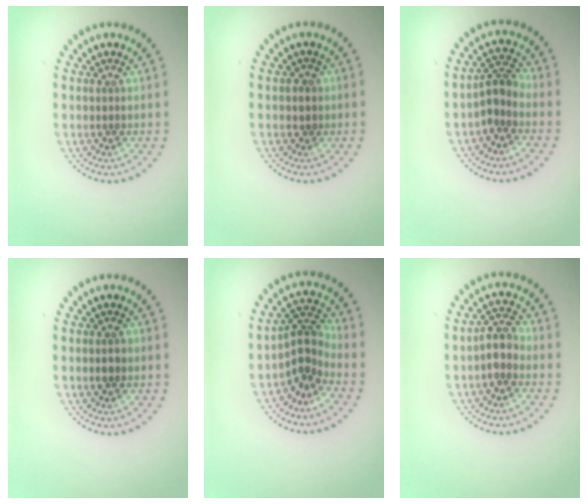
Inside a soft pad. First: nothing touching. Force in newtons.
{"total": 0.6, "press": 0.5, "slide": 0.3}
{"total": 2.5, "press": 1.9, "slide": 1.6}
{"total": 1.0, "press": 1.0, "slide": 0.1}
{"total": 2.9, "press": 2.0, "slide": 2.0}
{"total": 2.4, "press": 2.0, "slide": 1.3}